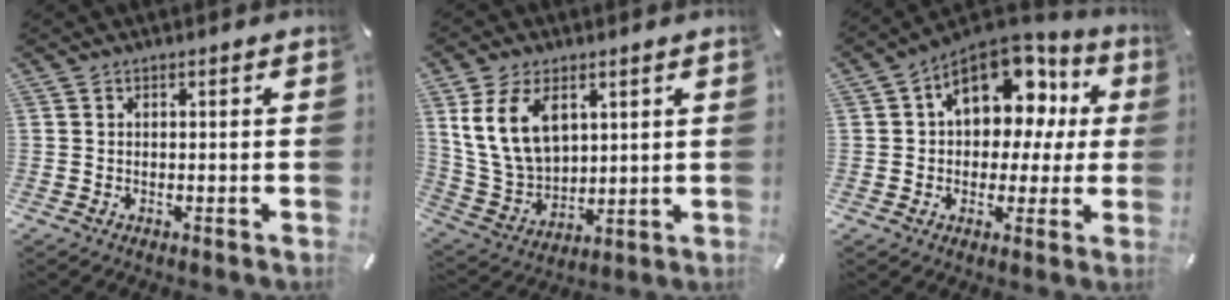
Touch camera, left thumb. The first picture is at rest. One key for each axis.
{"total": 12.7, "fx": 5.2, "fy": 9.1, "fz": 7.1, "tx": -0.168, "ty": -0.010, "tz": 0.099}
{"total": 15.9, "fx": 5.8, "fy": 10.3, "fz": 10.7, "tx": -0.157, "ty": -0.026, "tz": 0.101}